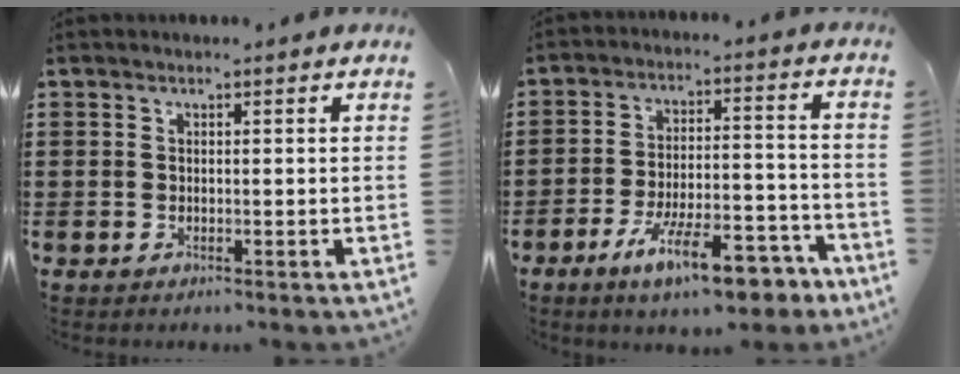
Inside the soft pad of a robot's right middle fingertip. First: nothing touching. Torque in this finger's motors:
{"motor_torque": [2.14, 0.00, 0.35, 0.21]}